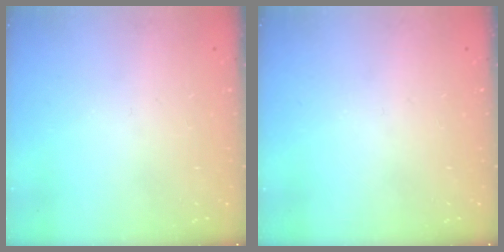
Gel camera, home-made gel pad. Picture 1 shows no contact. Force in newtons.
{"total": 0.0}